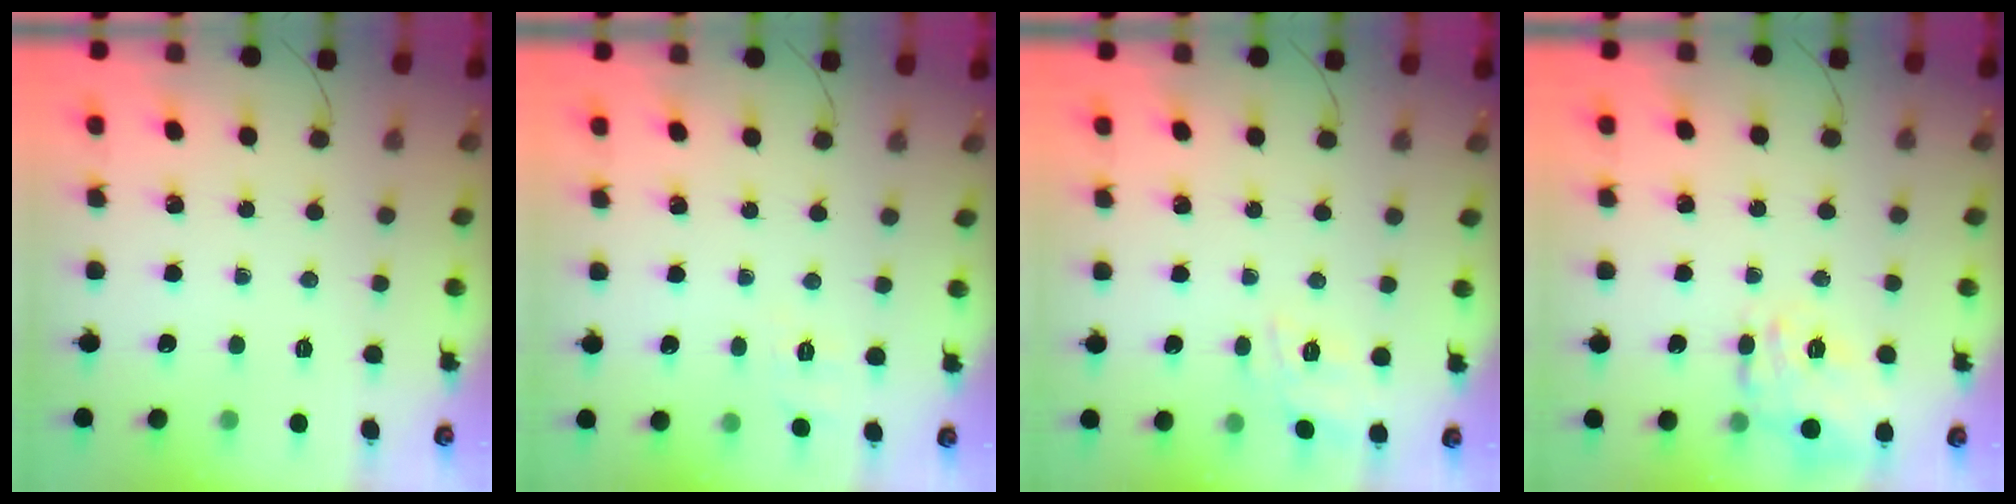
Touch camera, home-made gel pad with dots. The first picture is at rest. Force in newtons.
{"total": 3.2, "press": 2.6, "slide": 1.9}
{"total": 12.3, "press": 12.2, "slide": 1.1}
{"total": 17.7, "press": 17.6, "slide": 1.7}